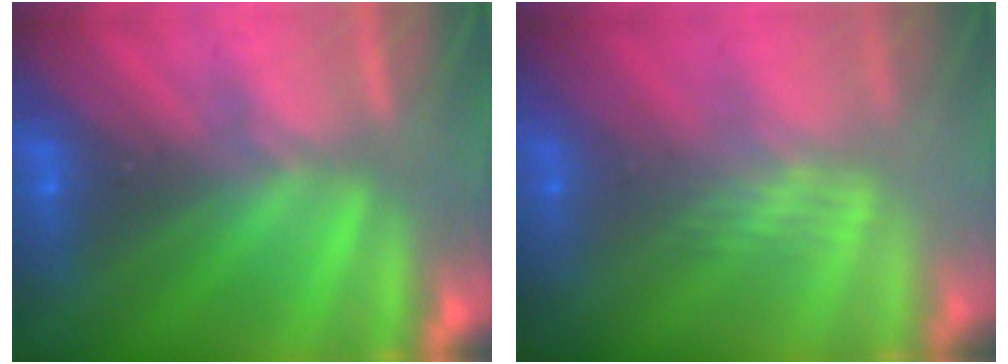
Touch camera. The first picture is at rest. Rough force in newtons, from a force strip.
{"total": 2.4}